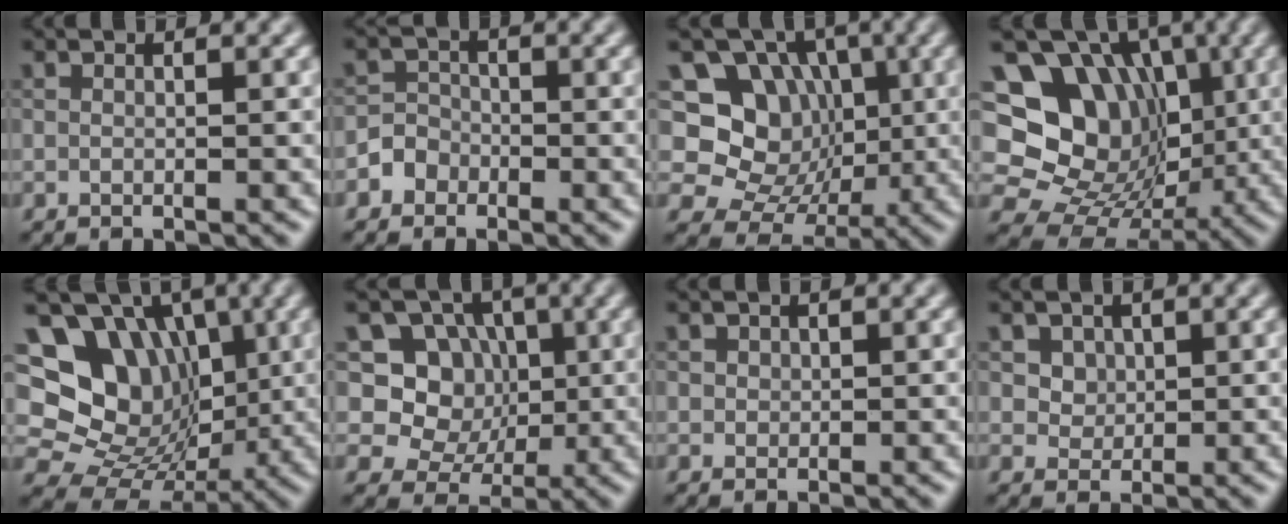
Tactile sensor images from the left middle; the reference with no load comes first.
{"total": 2.1, "force": [-1.2, 1.7, 0.2], "torque": [0.018, 0.008, -0.029]}
{"total": 10.8, "force": [1.9, 9.5, 4.7], "torque": [-0.076, 0.030, 0.003]}
{"total": 17.6, "force": [4.2, 15.1, 8.0], "torque": [-0.178, 0.047, 0.065]}
{"total": 16.0, "force": [5.0, 13.3, 7.3], "torque": [-0.177, 0.042, 0.083]}
{"total": 6.7, "force": [1.1, 6.0, 2.8], "torque": [-0.033, 0.002, -0.003]}
{"total": 0.7, "force": [0.3, 0.6, 0.1], "torque": [0.002, -0.004, 0.007]}
{"total": 3.6, "force": [1.8, 2.7, 1.5], "torque": [-0.040, -0.003, 0.038]}